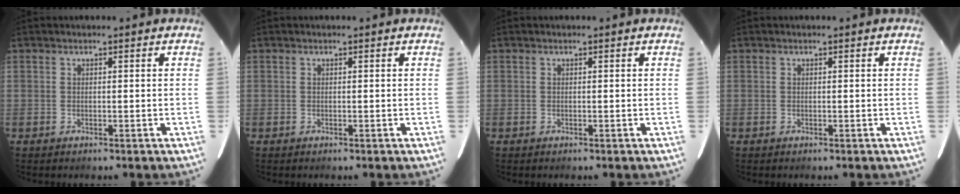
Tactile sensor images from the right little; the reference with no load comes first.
{"total": 0.0}
{"total": 0.0}
{"total": 0.0}